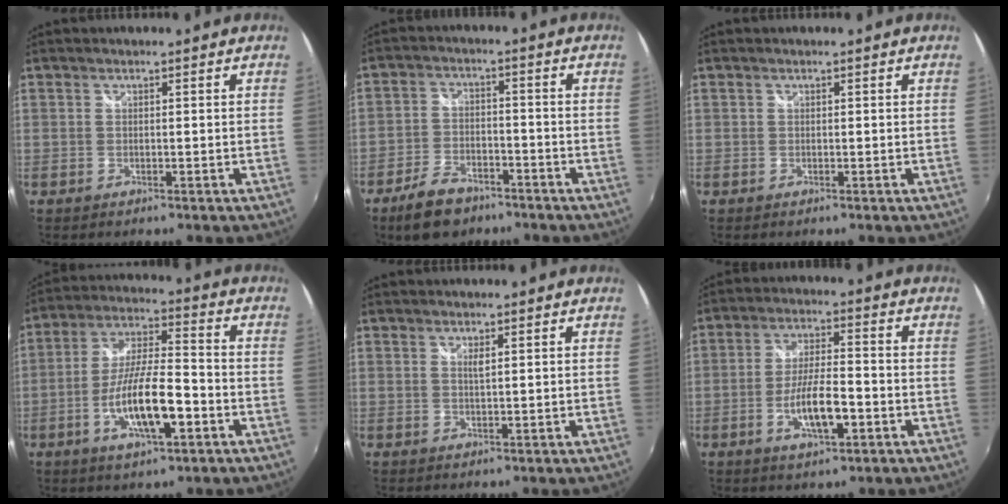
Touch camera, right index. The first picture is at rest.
{"total": 9.0, "force": [-6.5, 4.7, 4.2], "torque": [-0.109, 0.005, -0.111]}
{"total": 0.0}
{"total": 13.4, "force": [-4.9, 3.4, 11.9], "torque": [-0.236, -0.005, -0.086]}
{"total": 1.0, "force": [0.5, 0.1, 0.9], "torque": [-0.015, 0.000, 0.007]}
{"total": 9.0, "force": [-3.3, 2.4, 8.0], "torque": [-0.155, -0.005, -0.056]}